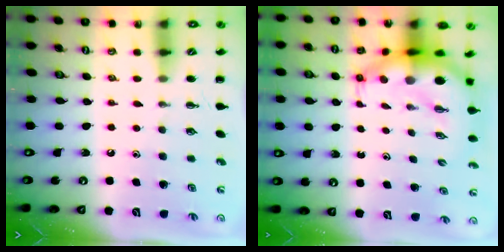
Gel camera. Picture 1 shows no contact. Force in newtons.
{"total": 8.1, "press": 7.8, "slide": 2.1}